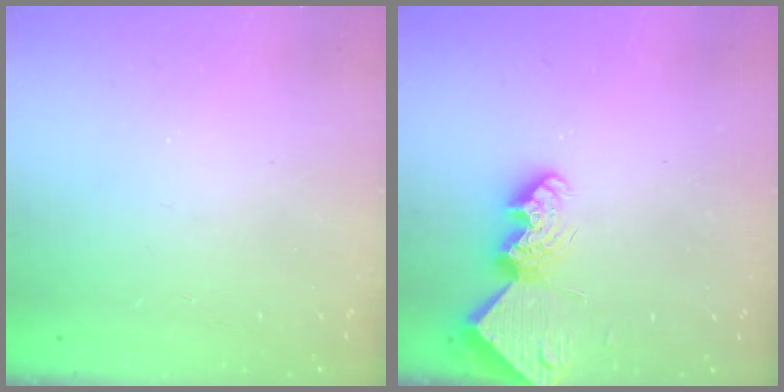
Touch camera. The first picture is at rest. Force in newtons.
{"total": 9.5, "press": 9.5, "slide": 0.9}